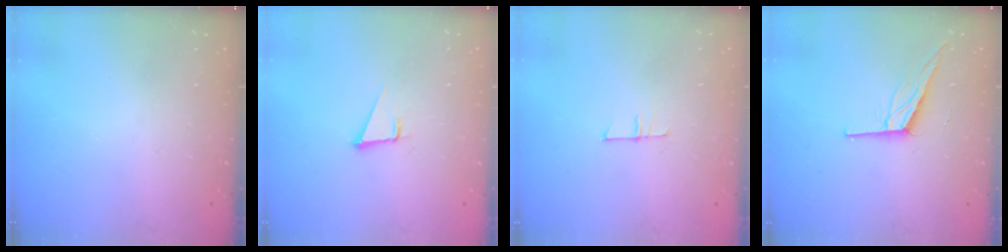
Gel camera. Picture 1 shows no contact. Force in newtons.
{"total": 3.7, "press": 2.9, "slide": 2.3}
{"total": 5.3, "press": 5.3, "slide": 0.4}
{"total": 10.8, "press": 10.4, "slide": 2.7}